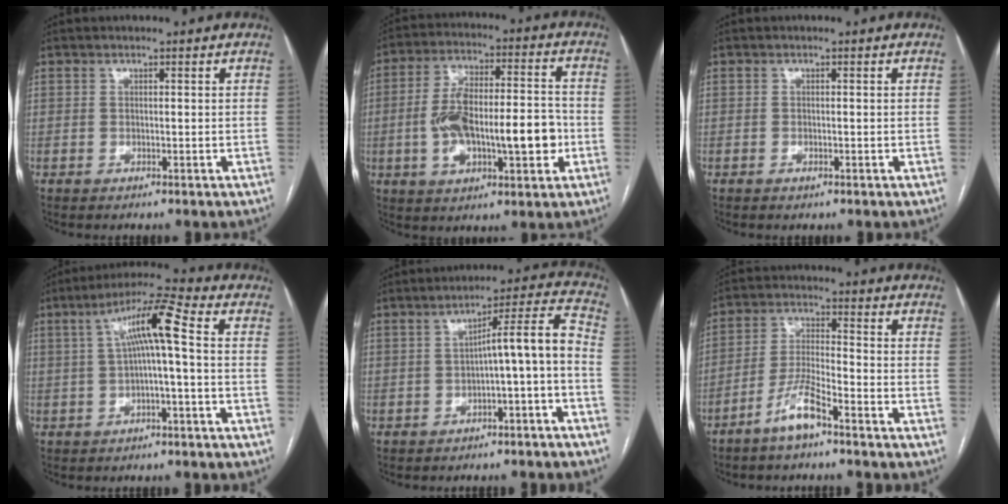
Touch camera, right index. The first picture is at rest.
{"total": 15.6, "force": [-2.8, 5.4, 14.4], "torque": [-0.248, 0.028, -0.040]}
{"total": 0.7, "force": [-0.5, 0.3, 0.4], "torque": [-0.009, 0.000, -0.004]}
{"total": 8.2, "force": [0.7, 0.2, 8.2], "torque": [-0.145, 0.029, 0.013]}
{"total": 8.4, "force": [-2.8, 0.4, 7.9], "torque": [-0.106, 0.034, -0.038]}
{"total": 6.5, "force": [-4.6, 0.6, 4.5], "torque": [-0.101, -0.004, -0.092]}